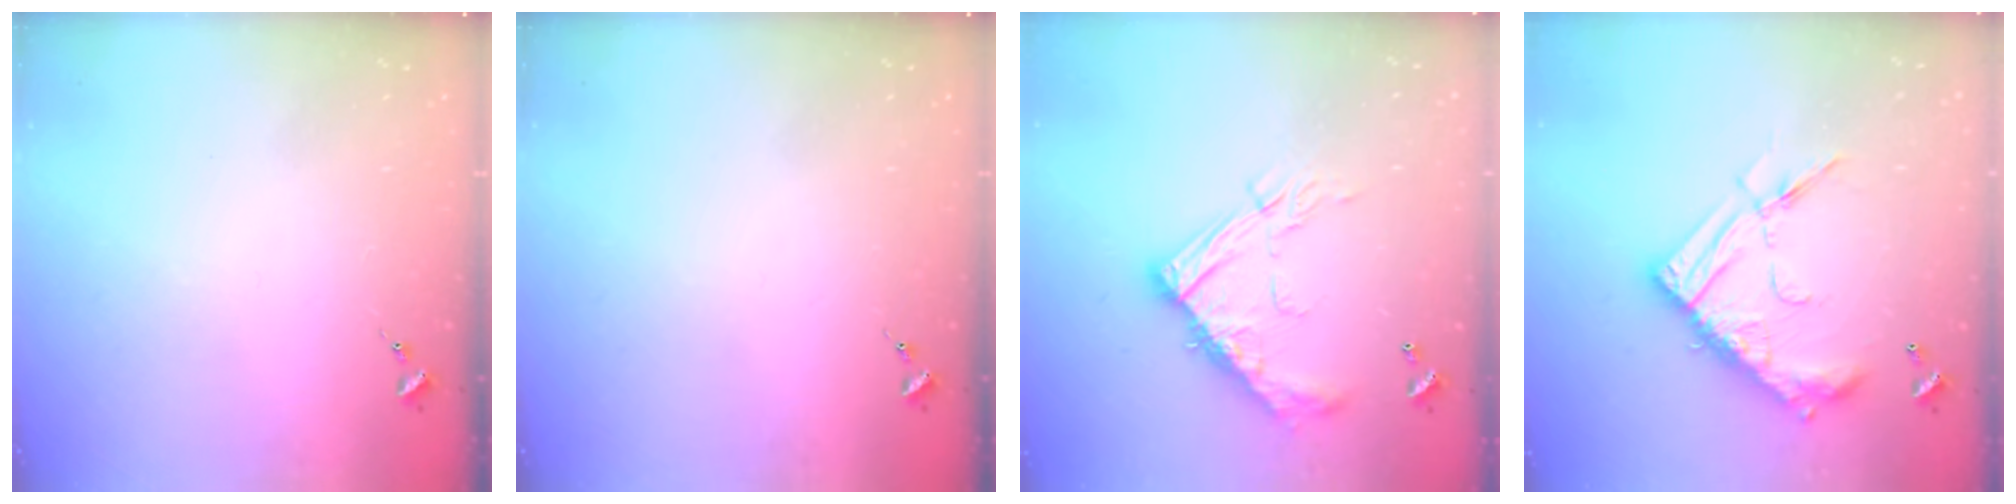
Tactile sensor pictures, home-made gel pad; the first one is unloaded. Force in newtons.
{"total": 0.0}
{"total": 17.2, "press": 17.2, "slide": 1.2}
{"total": 18.6, "press": 18.5, "slide": 1.7}